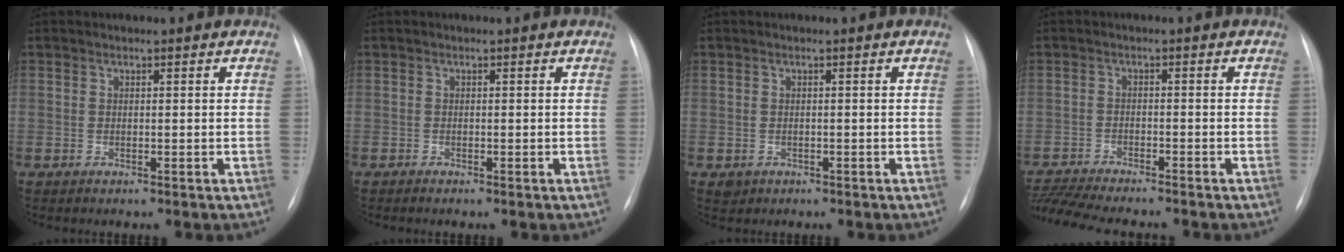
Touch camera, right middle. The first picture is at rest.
{"total": 0.0}
{"total": 1.2, "force": [-0.5, 1.1, 0.2], "torque": [-0.004, 0.002, -0.002]}
{"total": 11.4, "force": [-10.4, 0.8, 4.6], "torque": [-0.076, -0.003, -0.161]}